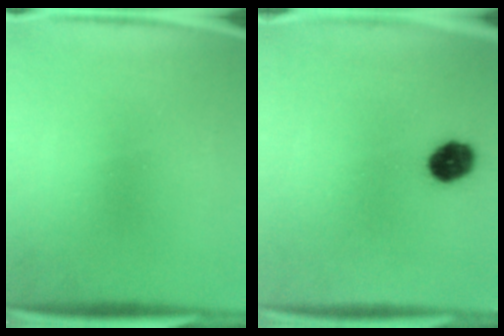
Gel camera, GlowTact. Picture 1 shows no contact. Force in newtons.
{"total": 7.0}